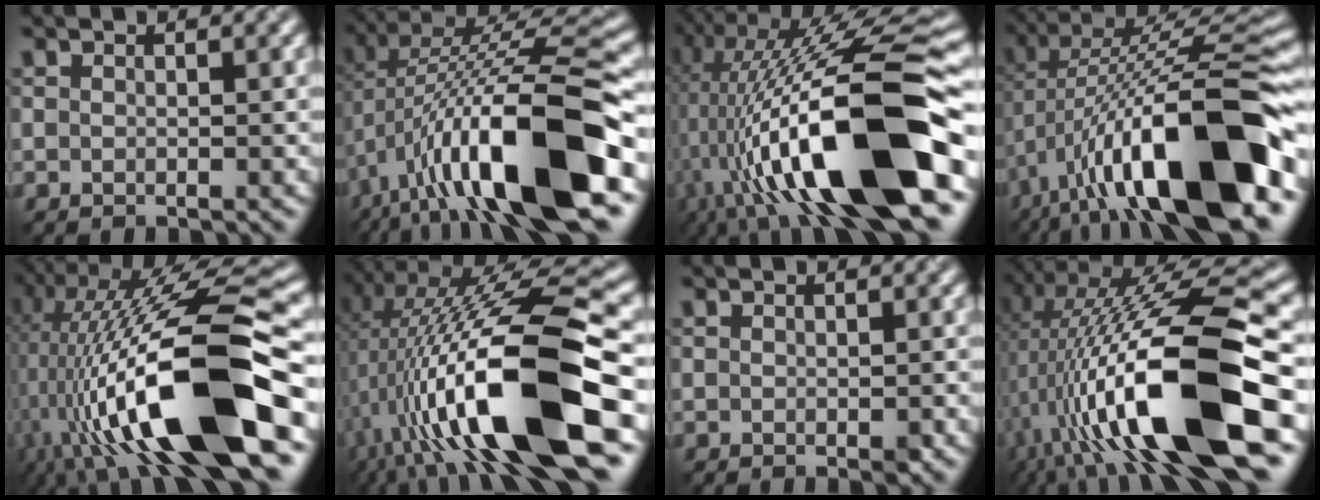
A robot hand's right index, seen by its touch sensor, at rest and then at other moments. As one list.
[{"total": 14.6, "force": [-4.1, 4.1, 13.4], "torque": [-0.230, 0.015, -0.066]}, {"total": 17.5, "force": [-4.0, 4.8, 16.3], "torque": [-0.268, 0.027, -0.072]}, {"total": 16.0, "force": [-5.1, 5.1, 14.3], "torque": [-0.228, 0.021, -0.085]}, {"total": 17.4, "force": [-4.1, 5.2, 16.1], "torque": [-0.292, 0.013, -0.073]}, {"total": 15.7, "force": [-2.5, 4.1, 15.0], "torque": [-0.240, 0.016, -0.043]}, {"total": 0.5, "force": [-0.1, 0.3, 0.4], "torque": [-0.006, -0.002, -0.001]}, {"total": 15.9, "force": [-2.5, 4.2, 15.1], "torque": [-0.247, 0.014, -0.043]}]